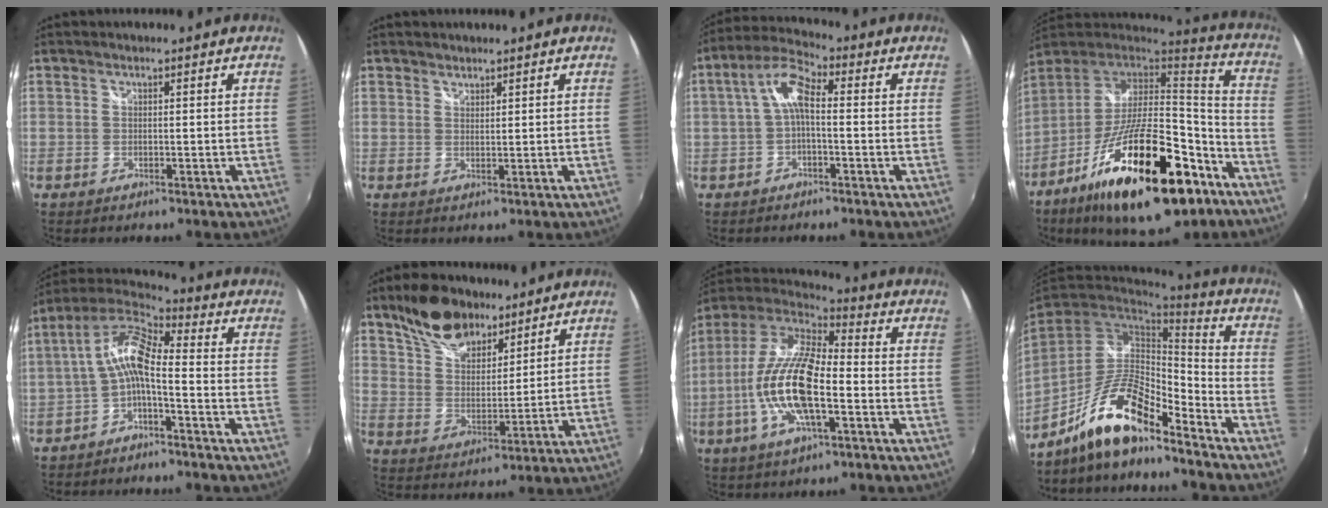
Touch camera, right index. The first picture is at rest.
{"total": 1.4, "force": [1.2, 0.6, 0.1], "torque": [0.002, 0.001, 0.022]}
{"total": 6.6, "force": [-0.3, 2.5, 6.1], "torque": [-0.131, 0.024, -0.008]}
{"total": 30.4, "force": [-16.2, 11.2, 23.2], "torque": [-0.396, -0.015, -0.255]}
{"total": 9.0, "force": [-2.0, 2.8, 8.4], "torque": [-0.185, 0.020, -0.041]}
{"total": 13.4, "force": [9.7, 6.8, 6.3], "torque": [-0.121, 0.025, 0.178]}
{"total": 17.5, "force": [-4.5, 5.8, 16.0], "torque": [-0.320, -0.005, -0.093]}
{"total": 15.1, "force": [-10.8, 3.8, 9.8], "torque": [-0.205, -0.009, -0.205]}